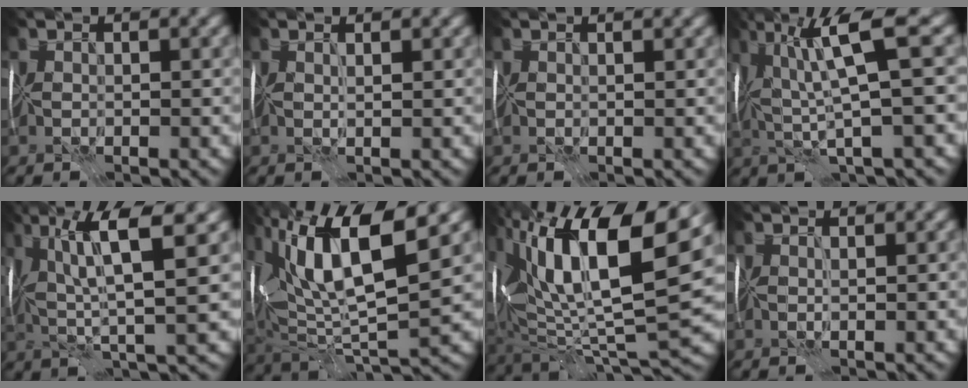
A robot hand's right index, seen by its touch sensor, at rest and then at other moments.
{"total": 0.5, "force": [0.1, -0.2, 0.5], "torque": [-0.006, -0.005, -0.001]}
{"total": 1.3, "force": [1.0, 0.2, 0.8], "torque": [-0.014, 0.006, 0.007]}
{"total": 7.7, "force": [1.4, 0.9, 7.5], "torque": [-0.139, 0.008, 0.026]}
{"total": 8.5, "force": [2.3, 1.5, 8.1], "torque": [-0.146, 0.007, 0.039]}
{"total": 11.5, "force": [4.0, 3.6, 10.2], "torque": [-0.180, 0.009, 0.066]}
{"total": 14.4, "force": [4.7, 6.0, 12.2], "torque": [-0.204, 0.012, 0.072]}
{"total": 0.0}